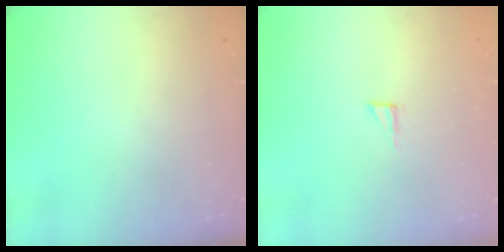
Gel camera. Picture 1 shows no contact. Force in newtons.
{"total": 2.9, "press": 2.9, "slide": 0.2}